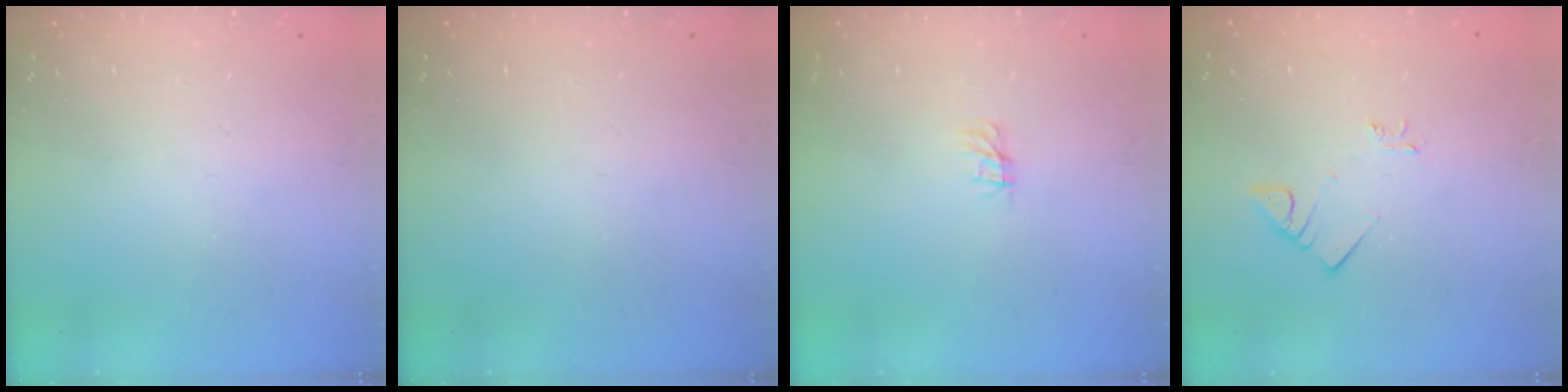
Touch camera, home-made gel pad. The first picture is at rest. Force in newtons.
{"total": 0.0}
{"total": 0.0}
{"total": 3.2, "press": 3.2, "slide": 0.1}